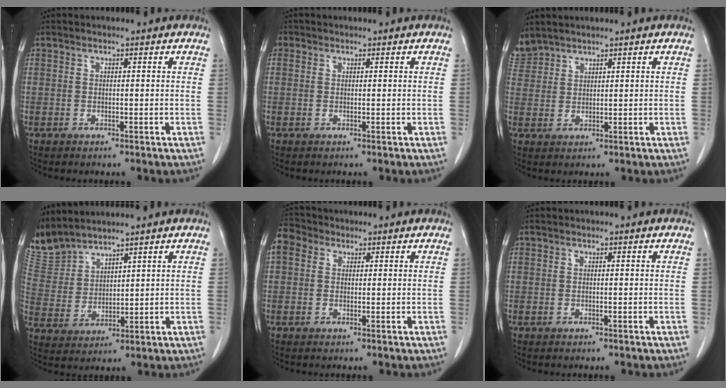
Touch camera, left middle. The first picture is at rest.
{"total": 0.8, "force": [0.3, 0.8, 0.0], "torque": [0.009, 0.001, 0.003]}
{"total": 3.2, "force": [3.1, 0.5, -0.3], "torque": [-0.002, 0.011, 0.071]}
{"total": 7.9, "force": [7.9, 0.5, 0.4], "torque": [-0.033, 0.010, 0.179]}
{"total": 3.7, "force": [1.6, 2.9, 1.7], "torque": [-0.043, 0.022, 0.032]}
{"total": 0.0}